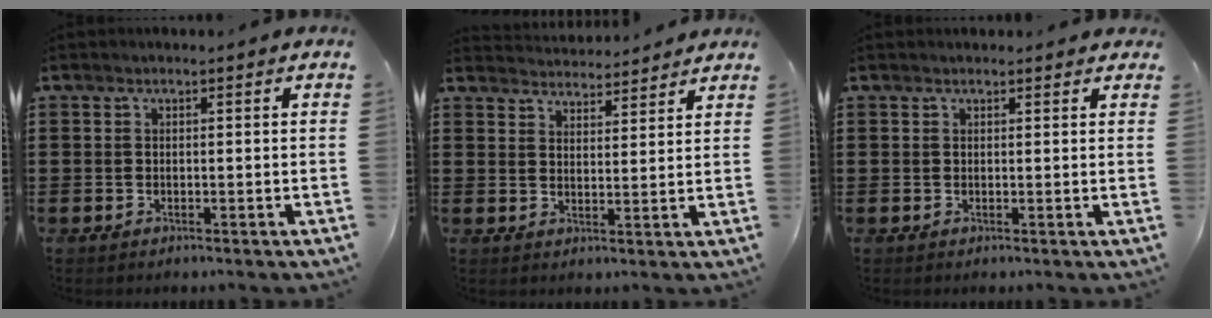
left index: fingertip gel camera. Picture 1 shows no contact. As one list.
[{"total": 3.7, "force": [3.6, 0.3, -0.1], "torque": [-0.010, -0.016, 0.066]}, {"total": 0.8, "force": [0.7, 0.4, 0.1], "torque": [-0.003, 0.003, 0.015]}]